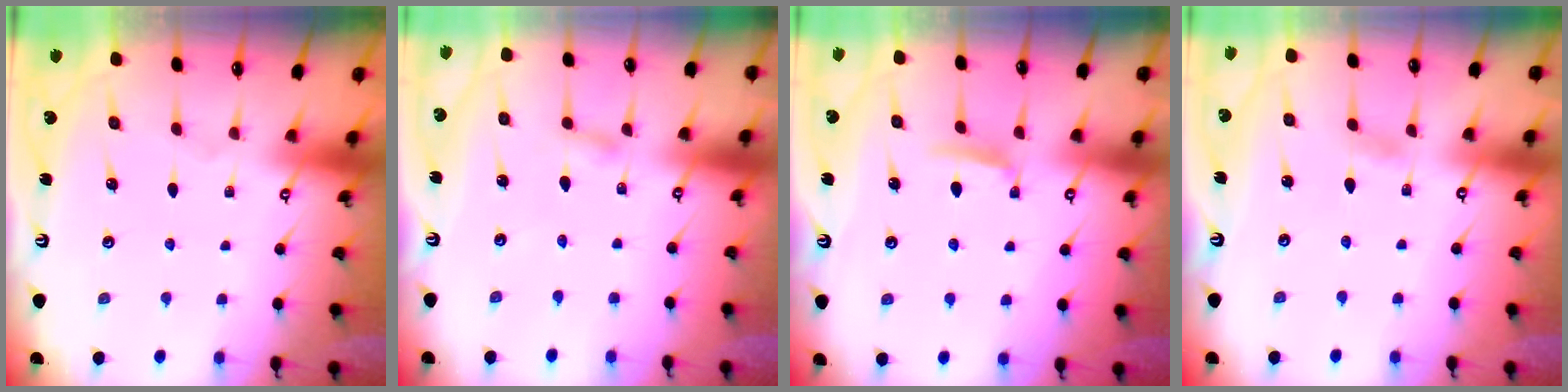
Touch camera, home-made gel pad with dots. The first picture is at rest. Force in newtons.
{"total": 1.8, "press": 1.8, "slide": 0.2}
{"total": 5.3, "press": 5.2, "slide": 0.9}
{"total": 2.7, "press": 2.7, "slide": 0.4}